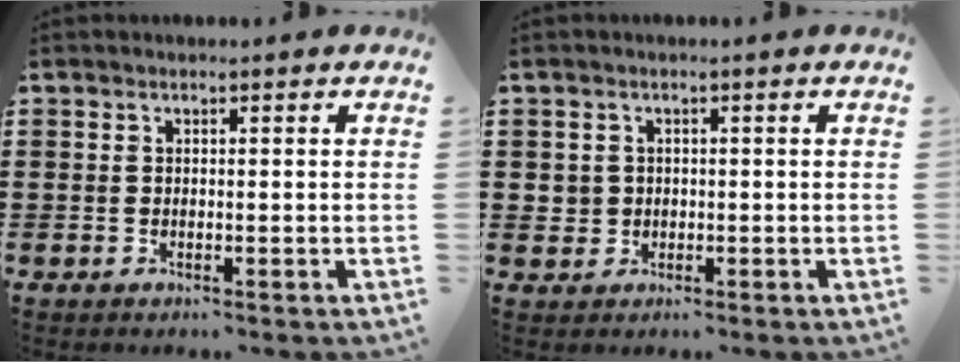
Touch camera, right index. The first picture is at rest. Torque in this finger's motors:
{"motor_torque": [-0.53, 1.61, 0.13, 0.00]}